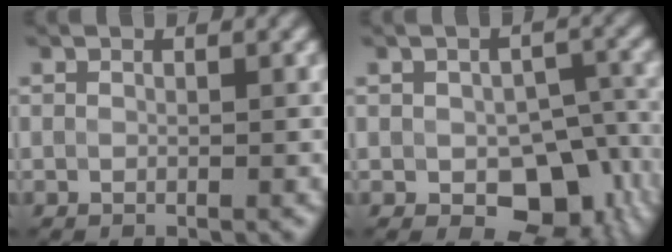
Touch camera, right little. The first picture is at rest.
{"total": 7.1, "force": [-2.7, 4.2, 5.1], "torque": [-0.078, -0.020, -0.017]}